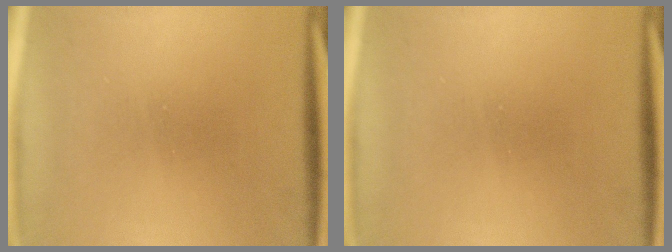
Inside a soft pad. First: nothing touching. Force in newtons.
{"total": 0.0}